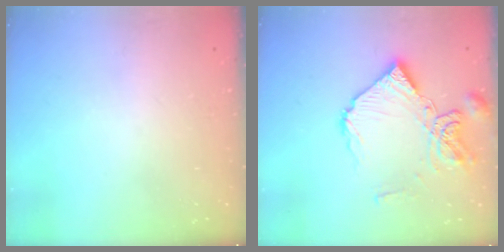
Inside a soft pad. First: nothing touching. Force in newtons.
{"total": 13.9, "press": 13.8, "slide": 1.5}